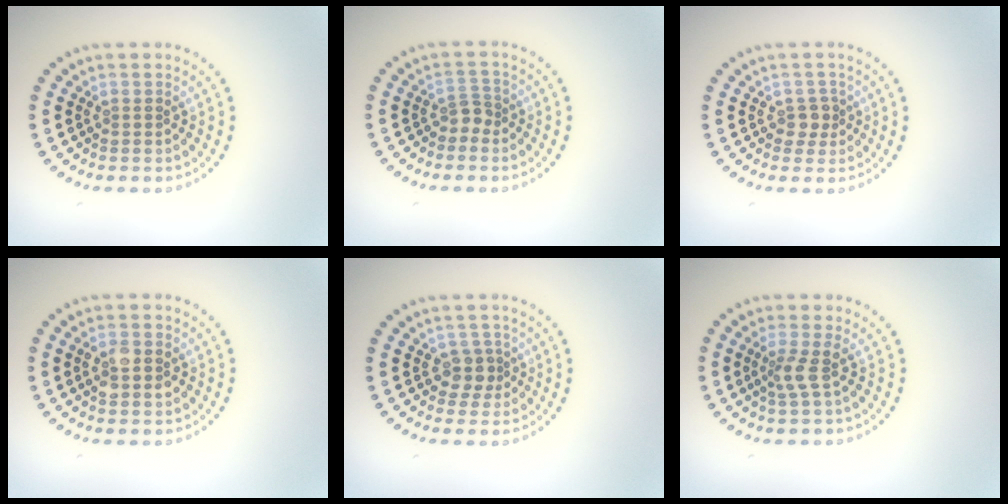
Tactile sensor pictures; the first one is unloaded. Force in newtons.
{"total": 1.3, "press": 1.0, "slide": 0.8}
{"total": 1.5, "press": 1.3, "slide": 0.7}
{"total": 2.5, "press": 2.5, "slide": 0.2}
{"total": 2.1, "press": 1.7, "slide": 1.1}
{"total": 1.9, "press": 1.4, "slide": 1.4}